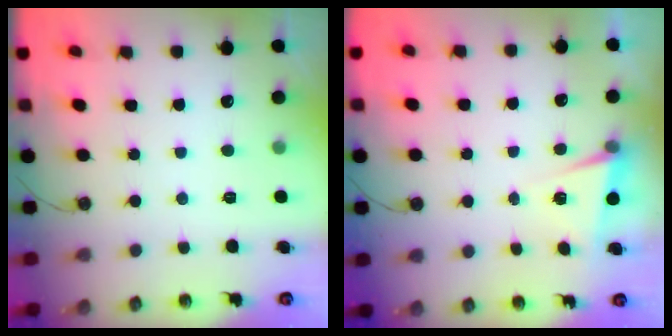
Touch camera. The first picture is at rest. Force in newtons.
{"total": 2.5, "press": 1.8, "slide": 1.8}